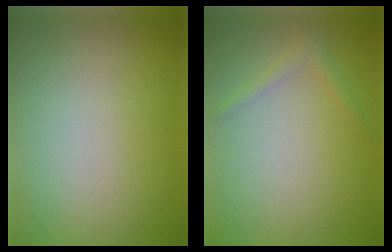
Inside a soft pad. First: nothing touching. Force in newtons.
{"total": 1.2, "press": 1.2, "slide": 0.1}